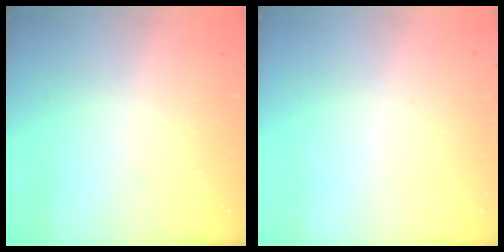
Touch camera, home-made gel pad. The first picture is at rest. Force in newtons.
{"total": 0.0}